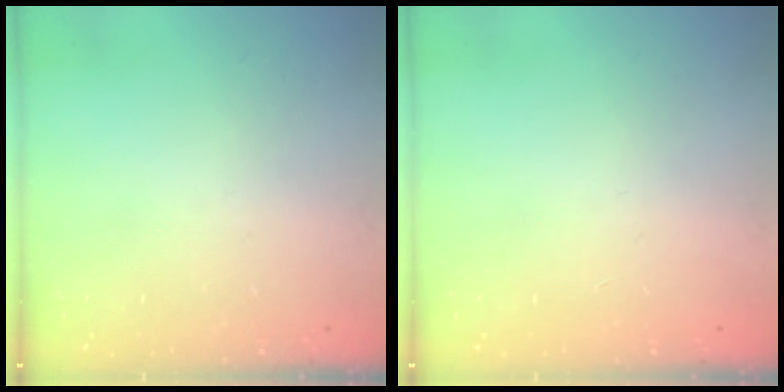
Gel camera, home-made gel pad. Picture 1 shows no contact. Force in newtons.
{"total": 0.0}